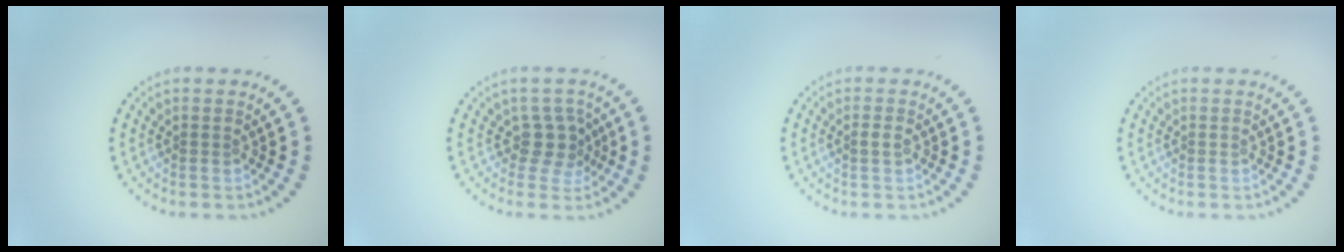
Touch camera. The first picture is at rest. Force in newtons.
{"total": 2.5, "press": 2.0, "slide": 1.5}
{"total": 1.0, "press": 1.0, "slide": 0.2}
{"total": 0.0}